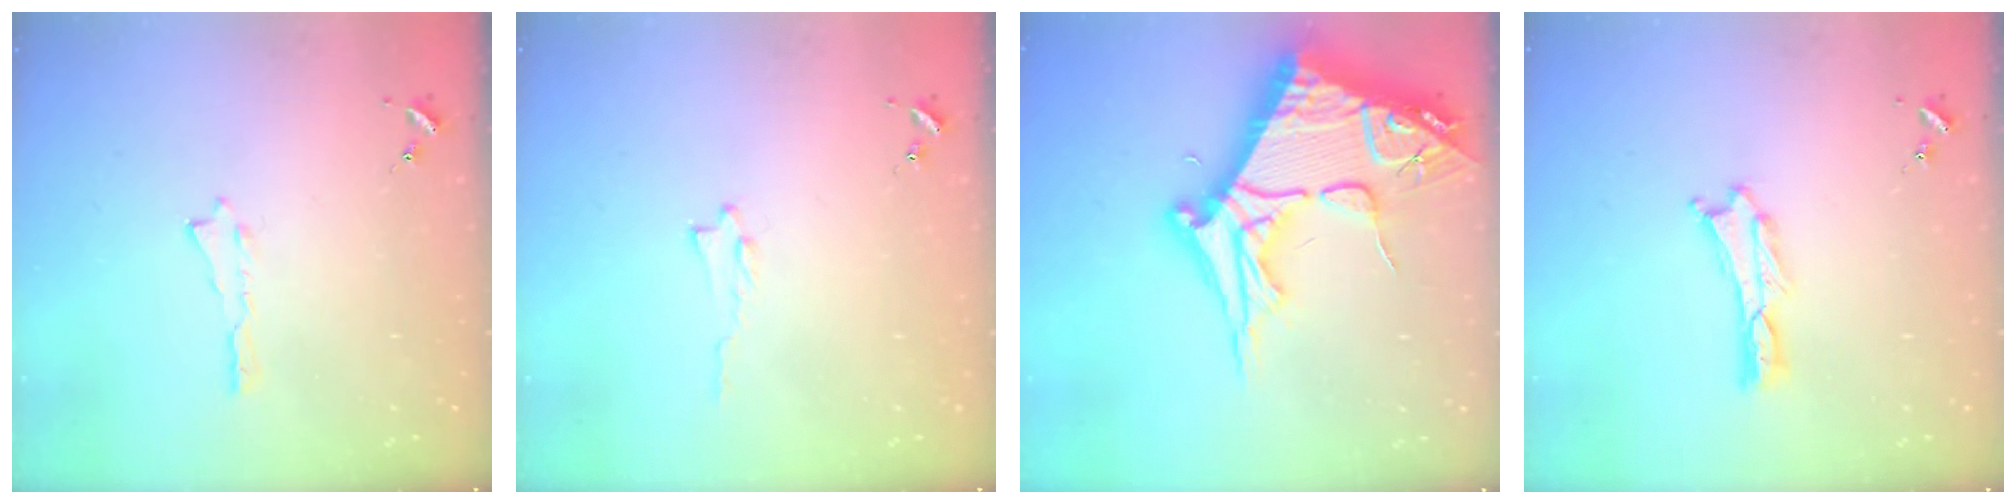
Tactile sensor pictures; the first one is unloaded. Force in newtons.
{"total": 0.6, "press": 0.6, "slide": 0.1}
{"total": 15.2, "press": 15.1, "slide": 1.8}
{"total": 0.0}